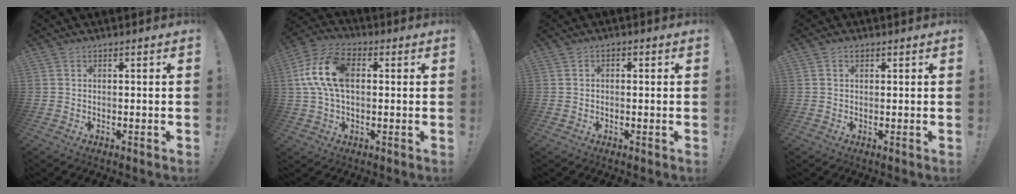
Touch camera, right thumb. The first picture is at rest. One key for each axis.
{"total": 14.1, "fx": 1.9, "fy": 8.5, "fz": 11.0, "tx": -0.225, "ty": 0.009, "tz": 0.038}
{"total": 1.2, "fx": -0.7, "fy": 0.7, "fz": 0.7, "tx": -0.017, "ty": 0.007, "tz": -0.012}
{"total": 1.4, "fx": 0.6, "fy": 1.0, "fz": 0.7, "tx": -0.011, "ty": 0.002, "tz": 0.011}